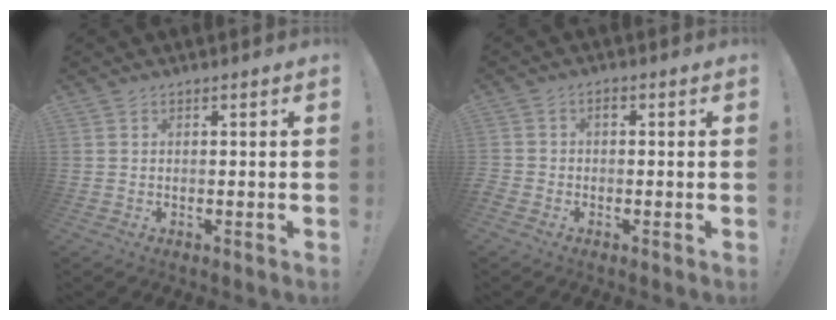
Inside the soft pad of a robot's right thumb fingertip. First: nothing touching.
{"total": 2.0, "force": [-0.9, 1.5, 1.0], "torque": [-0.018, 0.008, -0.018]}